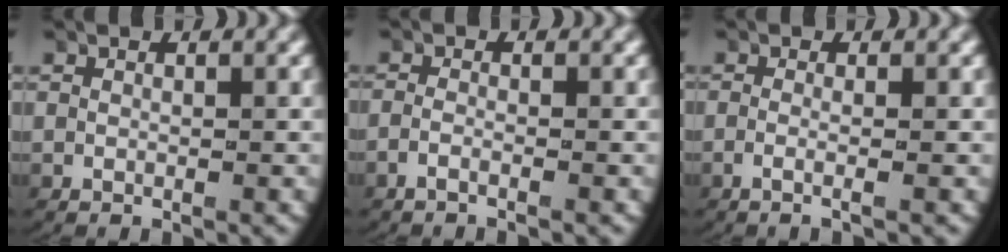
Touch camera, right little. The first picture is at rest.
{"total": 1.6, "force": [-1.4, 0.0, 0.9], "torque": [-0.030, -0.007, -0.023]}
{"total": 1.6, "force": [-0.9, -0.3, 1.2], "torque": [-0.041, -0.008, -0.013]}